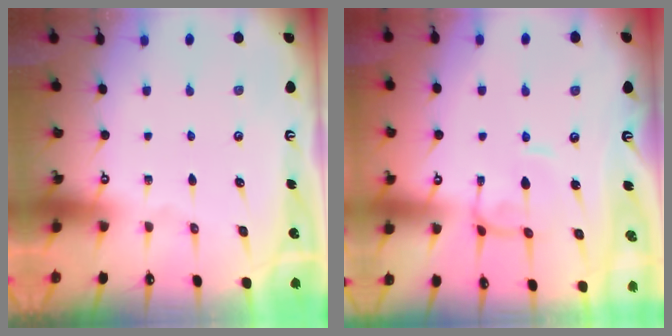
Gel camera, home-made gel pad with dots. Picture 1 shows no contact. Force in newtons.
{"total": 1.3, "press": 1.2, "slide": 0.5}